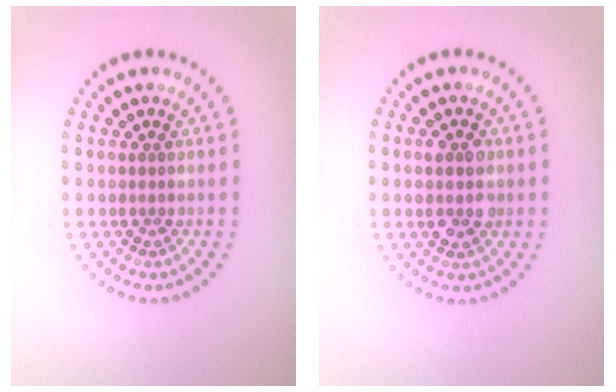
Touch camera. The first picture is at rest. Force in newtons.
{"total": 2.9, "press": 2.8, "slide": 0.3}